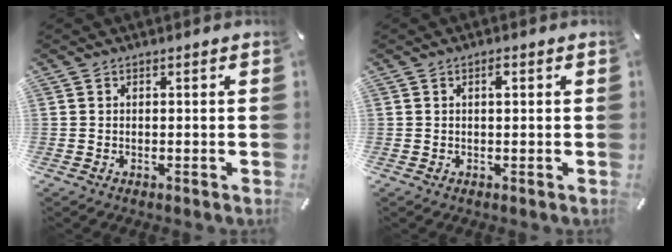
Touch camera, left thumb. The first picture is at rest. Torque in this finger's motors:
{"motor_torque": [0.36, 0.05, 0.19, -0.31, 0.07]}